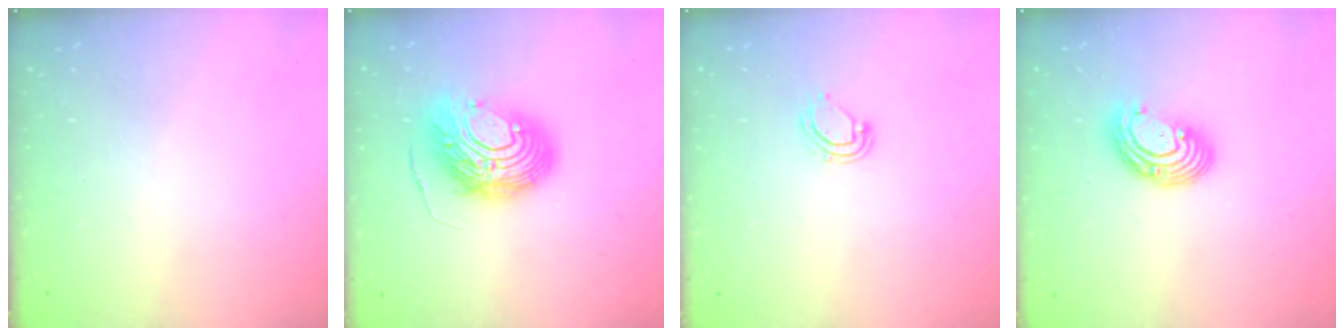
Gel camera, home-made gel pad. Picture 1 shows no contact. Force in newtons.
{"total": 13.3, "press": 13.2, "slide": 1.2}
{"total": 5.2, "press": 5.2, "slide": 0.4}
{"total": 8.1, "press": 8.0, "slide": 1.5}